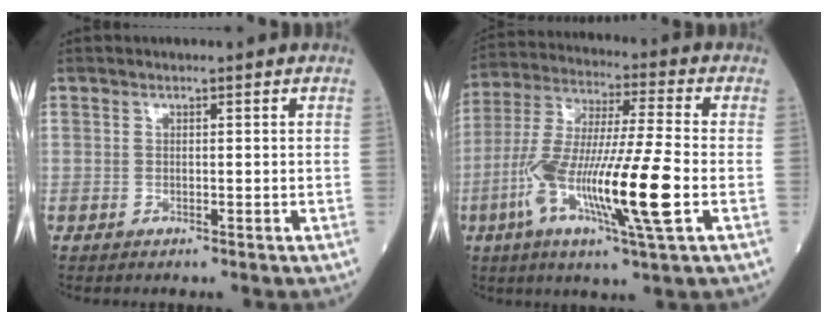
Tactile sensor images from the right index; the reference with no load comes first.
{"total": 17.2, "force": [-5.0, 0.5, 16.4], "torque": [-0.330, -0.015, -0.095]}